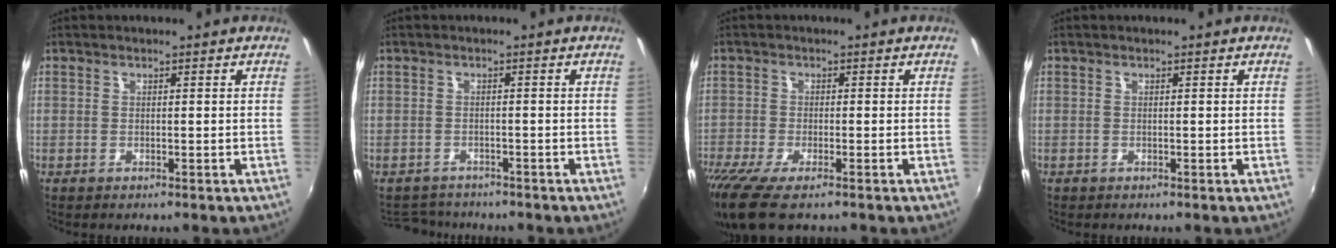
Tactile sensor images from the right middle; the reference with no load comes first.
{"total": 5.1, "force": [-4.7, 1.8, 0.7], "torque": [-0.027, 0.001, -0.074]}
{"total": 10.0, "force": [-7.1, 2.4, 6.6], "torque": [-0.157, -0.048, -0.133]}
{"total": 0.0}